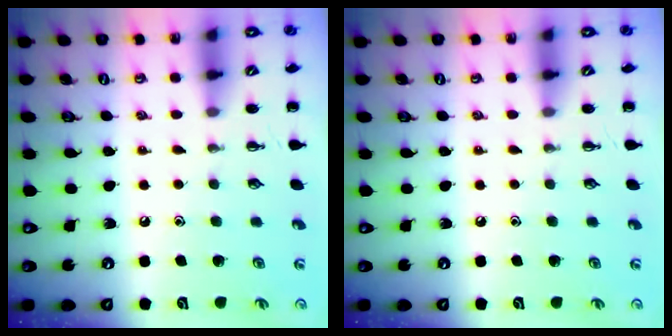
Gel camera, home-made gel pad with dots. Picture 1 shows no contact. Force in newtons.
{"total": 0.0}